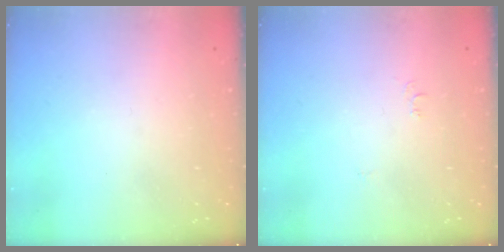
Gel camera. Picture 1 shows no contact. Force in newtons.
{"total": 4.3, "press": 4.3, "slide": 0.6}